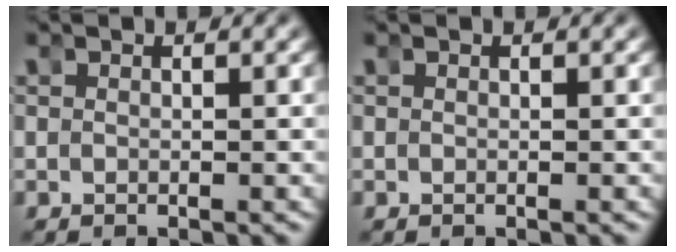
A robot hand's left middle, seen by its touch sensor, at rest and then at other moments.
{"total": 0.0}